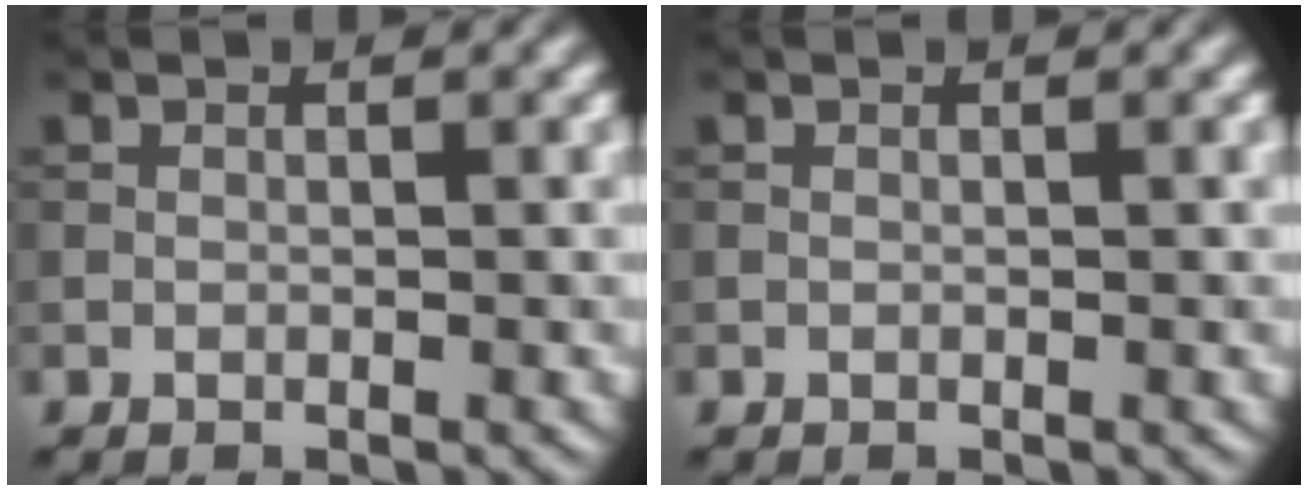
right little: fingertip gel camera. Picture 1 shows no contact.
{"total": 0.0}